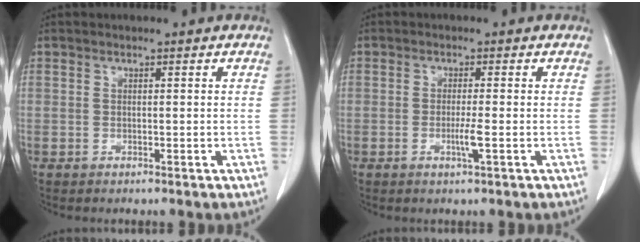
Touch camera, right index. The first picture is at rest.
{"total": 2.4, "force": [-0.6, -0.2, 2.3], "torque": [-0.042, -0.003, -0.010]}